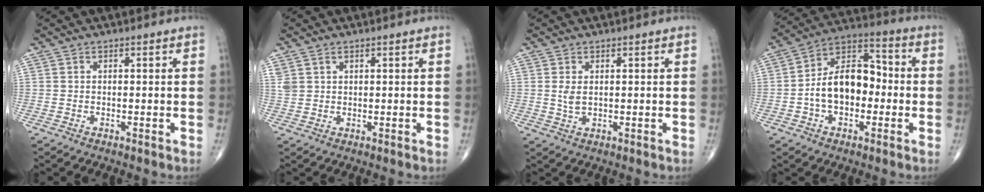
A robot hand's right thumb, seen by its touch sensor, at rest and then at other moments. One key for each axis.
{"total": 2.5, "fx": 1.5, "fy": 1.7, "fz": 1.1, "tx": -0.021, "ty": 0.001, "tz": 0.036}
{"total": 2.4, "fx": 0.5, "fy": 1.3, "fz": 1.9, "tx": -0.039, "ty": -0.003, "tz": 0.015}
{"total": 13.7, "fx": -1.8, "fy": 8.8, "fz": 10.4, "tx": -0.152, "ty": 0.045, "tz": -0.042}